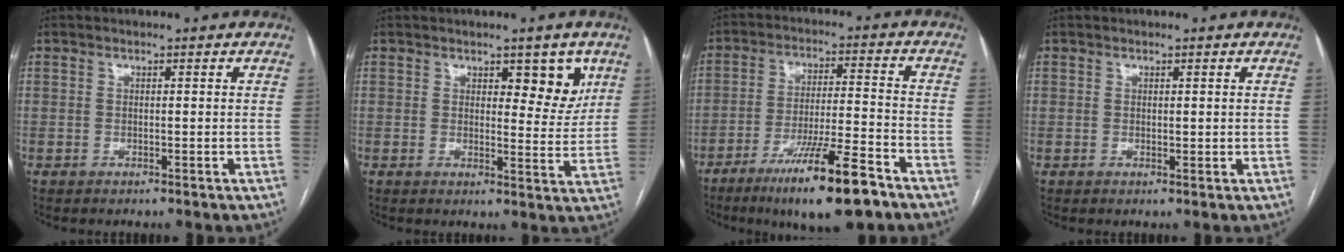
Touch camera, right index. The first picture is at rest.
{"total": 5.7, "force": [3.0, 2.5, 4.1], "torque": [-0.040, -0.006, 0.039]}
{"total": 14.3, "force": [-9.3, 1.0, 10.8], "torque": [-0.186, -0.025, -0.154]}
{"total": 0.7, "force": [0.3, 0.4, 0.4], "torque": [-0.006, -0.002, 0.008]}